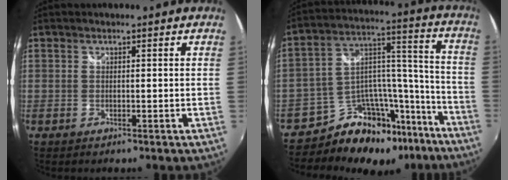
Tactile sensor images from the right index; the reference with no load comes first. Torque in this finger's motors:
{"motor_torque": [0.30, -0.14, -0.06, -0.12]}